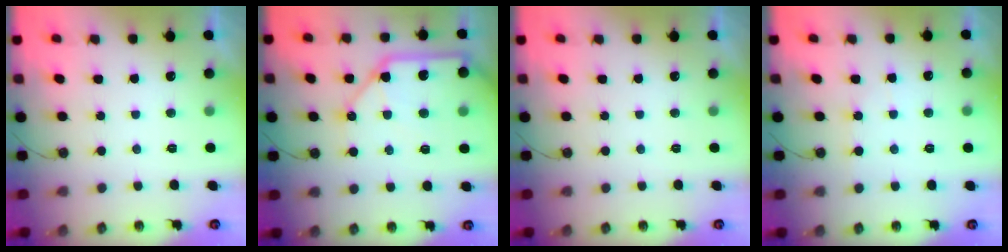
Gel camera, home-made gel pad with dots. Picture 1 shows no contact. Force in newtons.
{"total": 14.5, "press": 14.3, "slide": 2.0}
{"total": 0.0}
{"total": 3.2, "press": 3.1, "slide": 0.4}